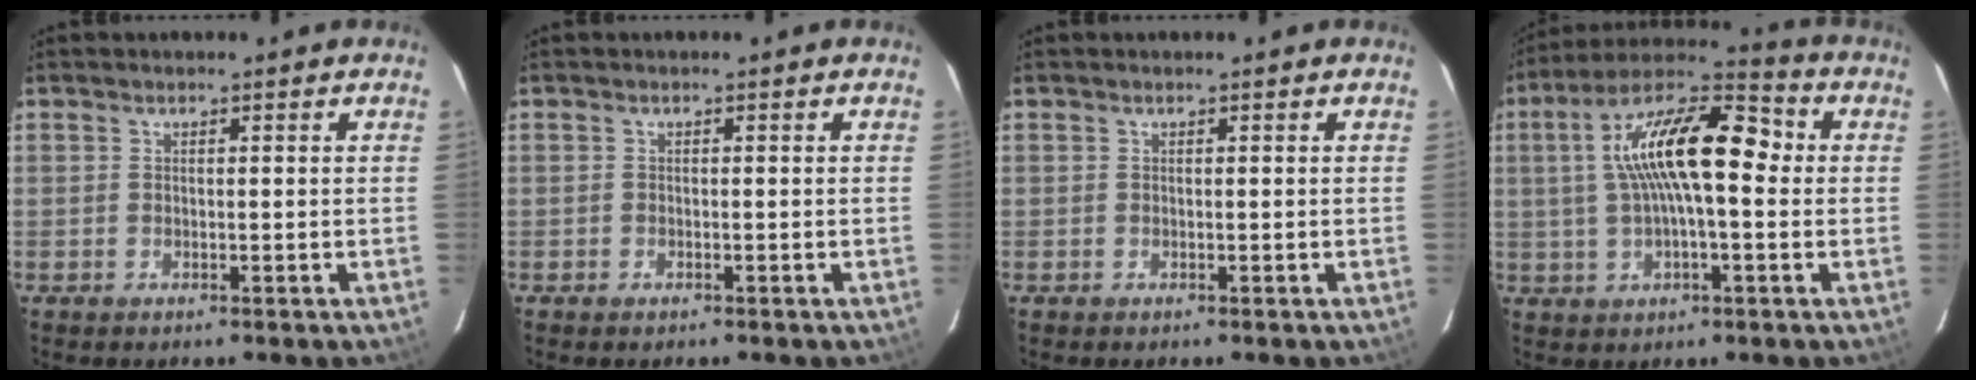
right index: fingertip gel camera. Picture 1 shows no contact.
{"total": 0.7, "force": [-0.6, 0.4, 0.2], "torque": [-0.002, 0.000, -0.010]}
{"total": 0.0}
{"total": 17.0, "force": [2.0, 6.1, 15.7], "torque": [-0.278, 0.027, 0.020]}